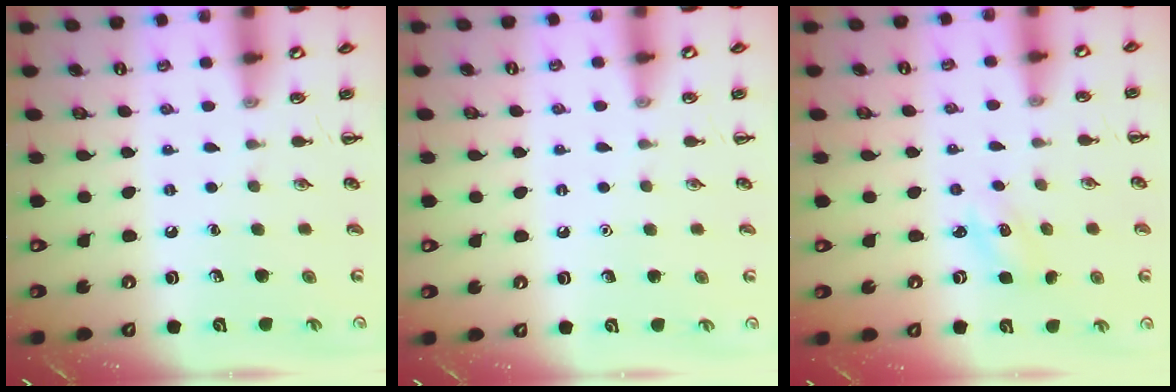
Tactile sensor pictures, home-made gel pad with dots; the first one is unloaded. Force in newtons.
{"total": 1.6, "press": 1.6, "slide": 0.1}
{"total": 2.5, "press": 2.4, "slide": 0.7}